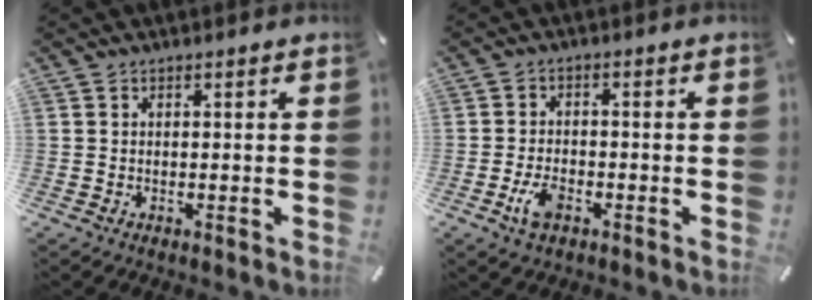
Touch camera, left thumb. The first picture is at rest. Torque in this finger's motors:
{"motor_torque": [-0.03, 0.15, 0.07, -0.03, 0.06]}